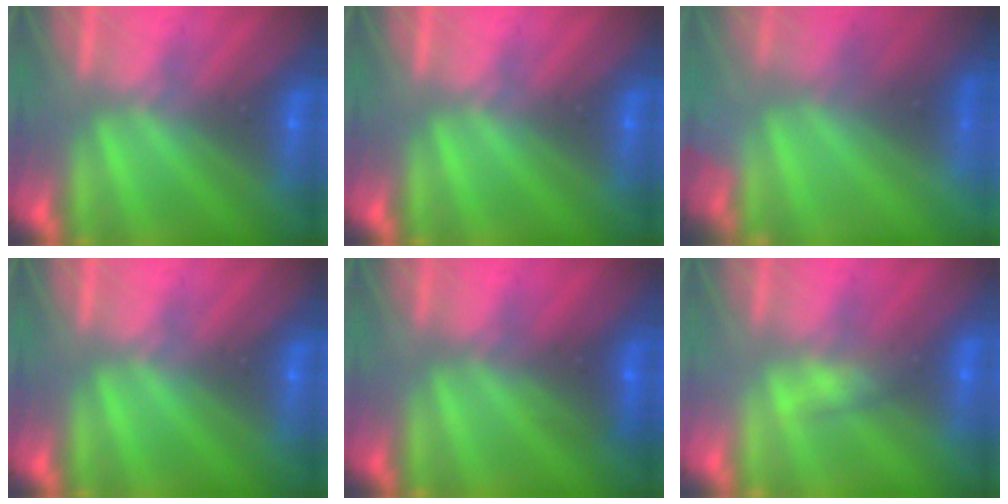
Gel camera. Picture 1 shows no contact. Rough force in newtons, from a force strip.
{"total": 0.0}
{"total": 8.6}
{"total": 0.0}
{"total": 2.6}
{"total": 2.7}